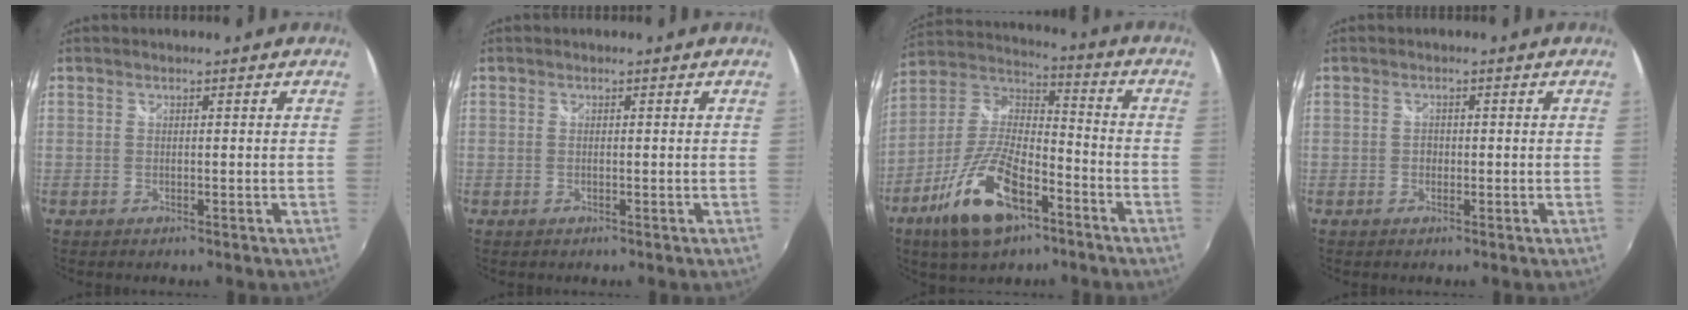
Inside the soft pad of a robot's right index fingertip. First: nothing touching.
{"total": 0.0}
{"total": 18.2, "force": [-9.3, 7.8, 13.6], "torque": [-0.285, -0.020, -0.170]}
{"total": 1.2, "force": [-0.3, 1.1, 0.3], "torque": [-0.003, 0.000, -0.005]}